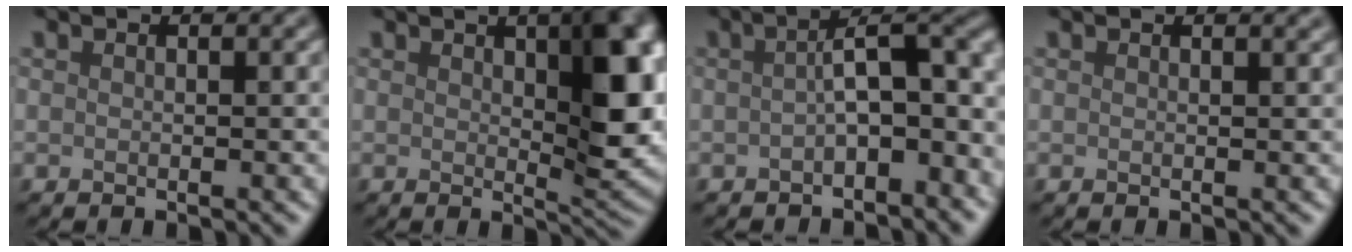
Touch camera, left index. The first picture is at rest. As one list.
[{"total": 9.0, "force": [2.0, 3.1, 8.3], "torque": [-0.100, 0.001, 0.035]}, {"total": 5.9, "force": [-1.0, 2.3, 5.3], "torque": [-0.067, 0.014, -0.022]}, {"total": 1.0, "force": [0.8, 0.4, 0.5], "torque": [-0.004, -0.001, 0.000]}]